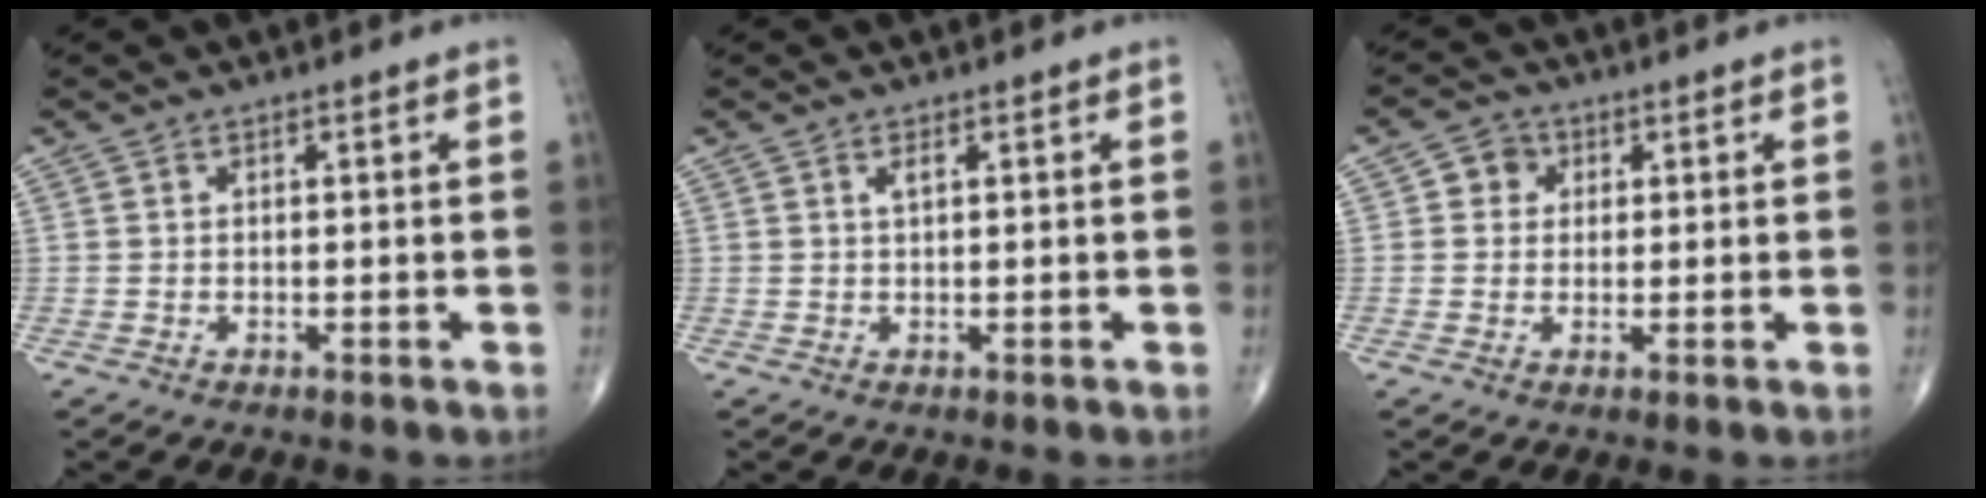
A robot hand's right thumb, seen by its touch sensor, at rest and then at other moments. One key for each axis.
{"total": 1.0, "fx": 0.4, "fy": 0.2, "fz": 0.9, "tx": -0.019, "ty": 0.002, "tz": 0.007}
{"total": 3.7, "fx": 1.0, "fy": 3.3, "fz": 1.3, "tx": 0.001, "ty": 0.003, "tz": 0.009}